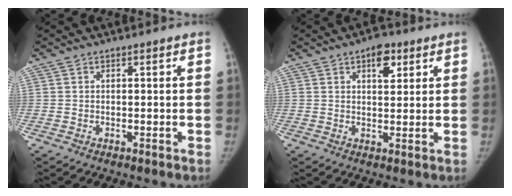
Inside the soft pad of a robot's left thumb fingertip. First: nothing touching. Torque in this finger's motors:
{"motor_torque": [0.31, 0.00, 0.42, -0.41, 0.13]}